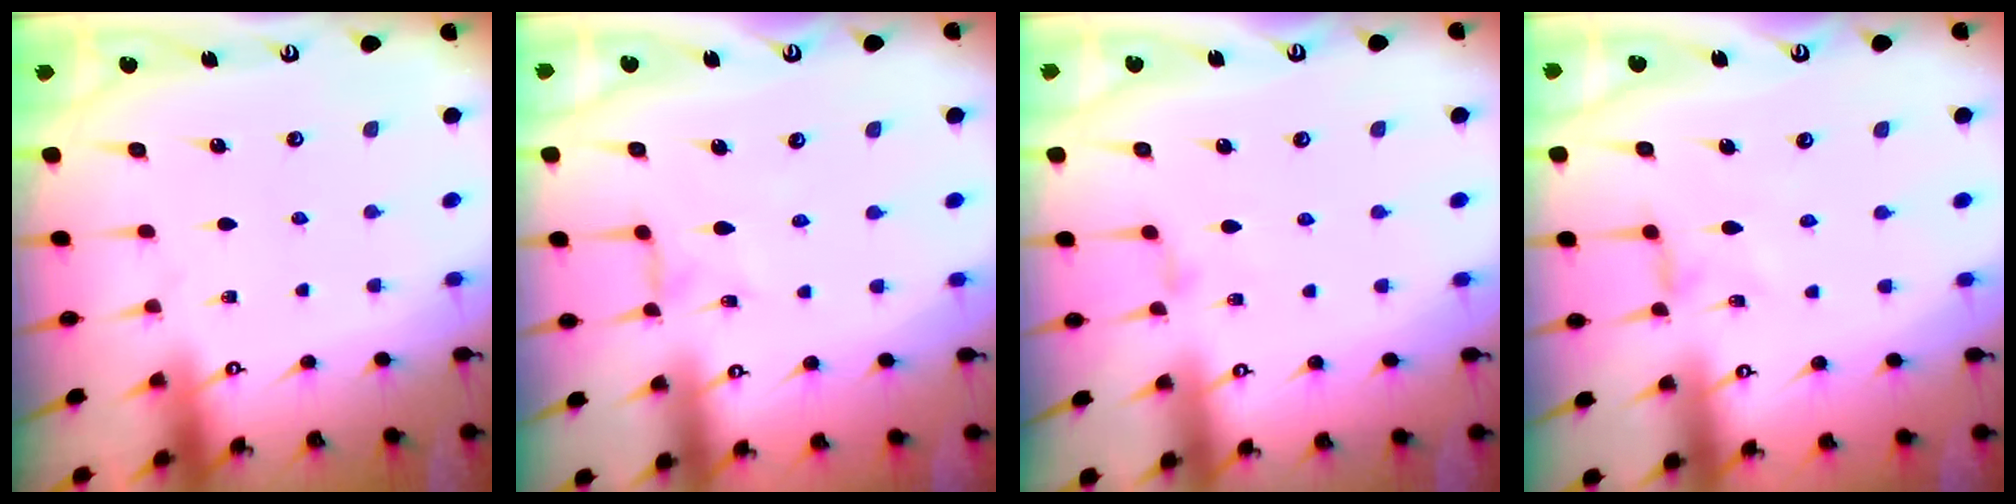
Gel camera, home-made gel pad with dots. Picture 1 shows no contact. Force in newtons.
{"total": 1.0, "press": 1.0, "slide": 0.1}
{"total": 1.6, "press": 1.6, "slide": 0.3}
{"total": 2.0, "press": 1.9, "slide": 0.4}